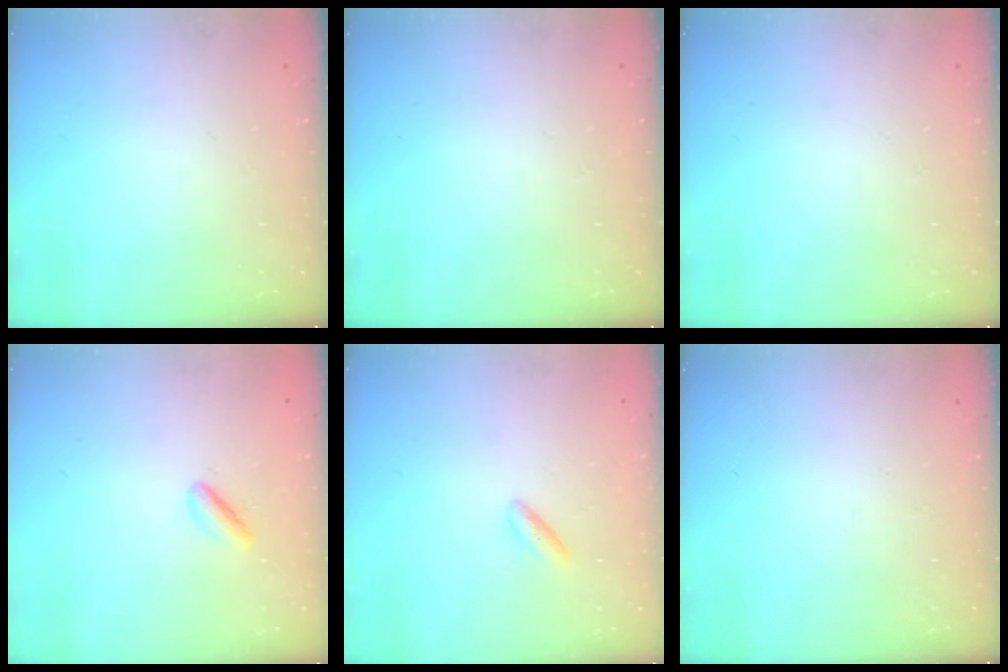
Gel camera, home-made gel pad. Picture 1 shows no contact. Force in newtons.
{"total": 0.0}
{"total": 0.0}
{"total": 2.5, "press": 2.4, "slide": 0.8}
{"total": 3.7, "press": 3.5, "slide": 1.3}
{"total": 0.0}